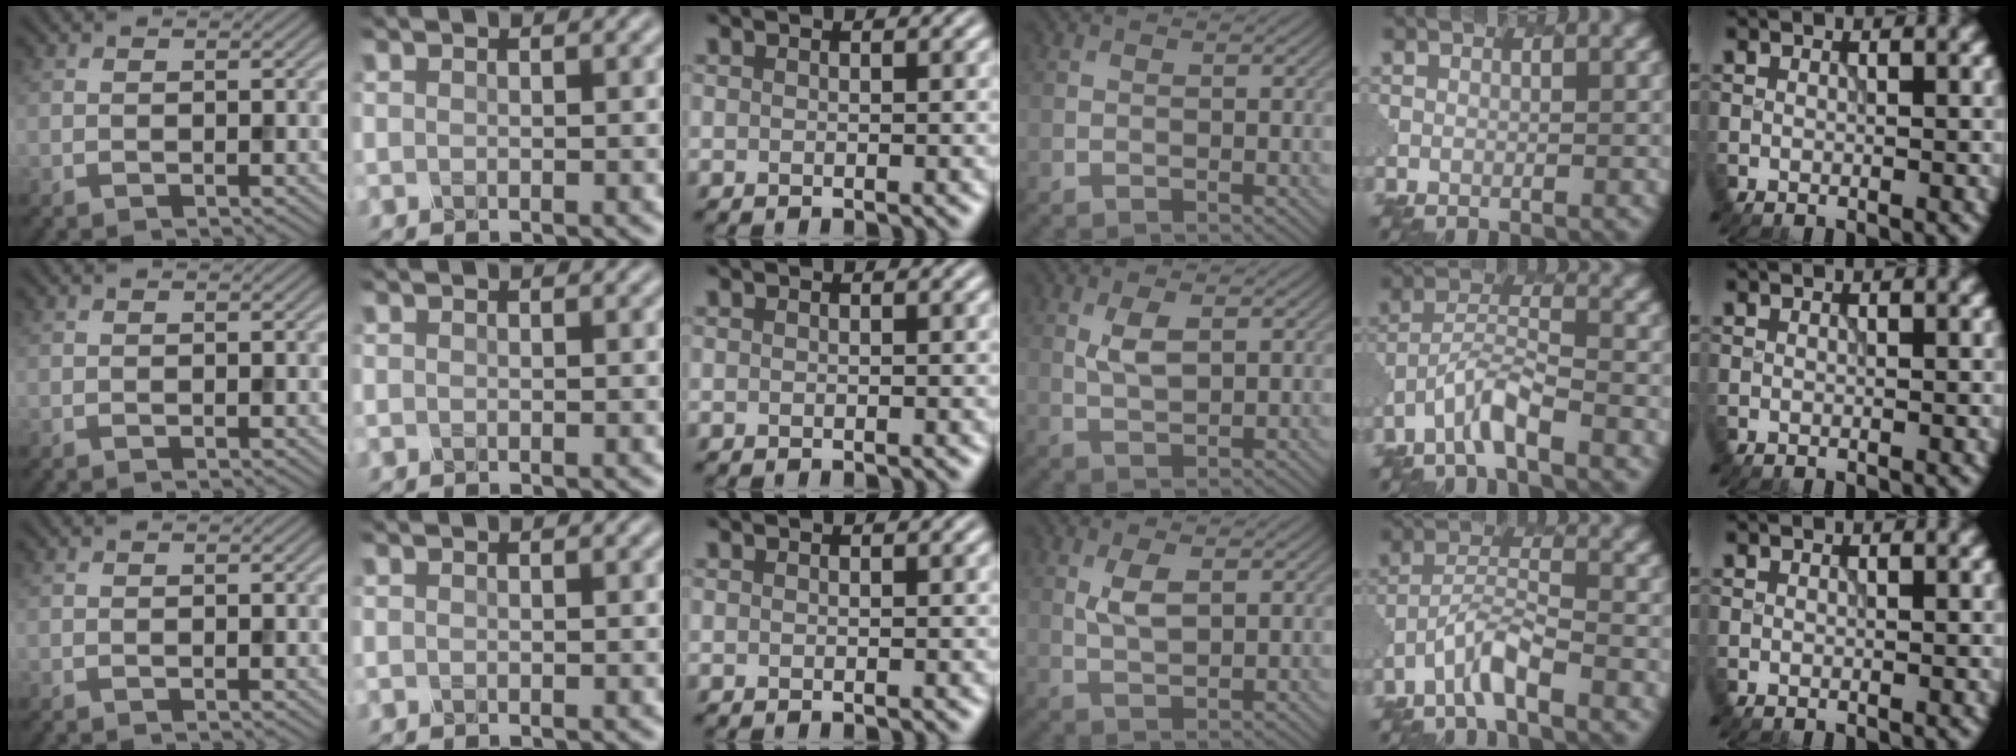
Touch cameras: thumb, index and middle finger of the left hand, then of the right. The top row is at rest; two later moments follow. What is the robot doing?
{"motion": "extract", "object": "pen bag"}